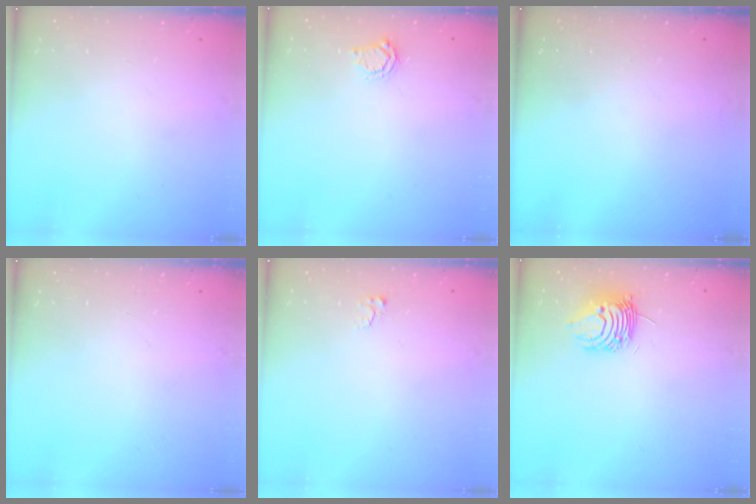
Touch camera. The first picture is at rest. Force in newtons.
{"total": 3.7, "press": 3.7, "slide": 0.5}
{"total": 0.0}
{"total": 0.0}
{"total": 2.5, "press": 2.5, "slide": 0.3}
{"total": 10.4, "press": 10.3, "slide": 1.1}